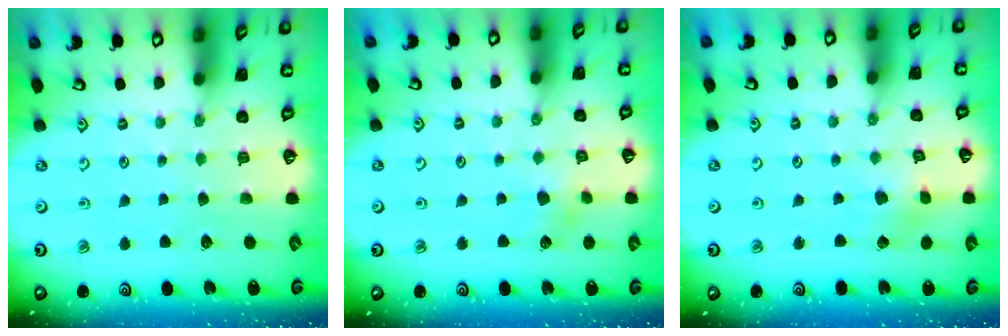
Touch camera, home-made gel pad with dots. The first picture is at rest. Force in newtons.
{"total": 4.4, "press": 4.4, "slide": 0.3}
{"total": 2.8, "press": 2.8, "slide": 0.4}